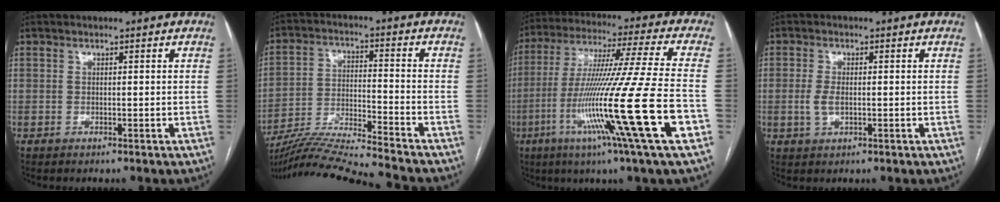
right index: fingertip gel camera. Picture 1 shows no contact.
{"total": 17.3, "force": [-16.0, -2.2, 6.0], "torque": [-0.107, -0.017, -0.271]}
{"total": 24.3, "force": [-7.8, -1.8, 22.9], "torque": [-0.406, -0.040, -0.153]}
{"total": 3.0, "force": [-0.4, 1.4, 2.6], "torque": [-0.061, -0.001, -0.007]}